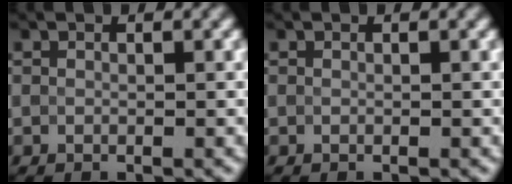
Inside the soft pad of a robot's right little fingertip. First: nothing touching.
{"total": 0.0}